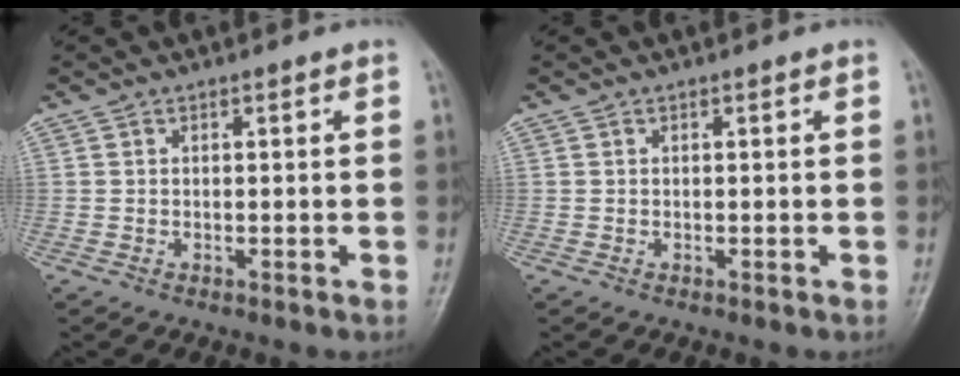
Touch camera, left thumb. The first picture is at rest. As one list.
[{"total": 0.0}]